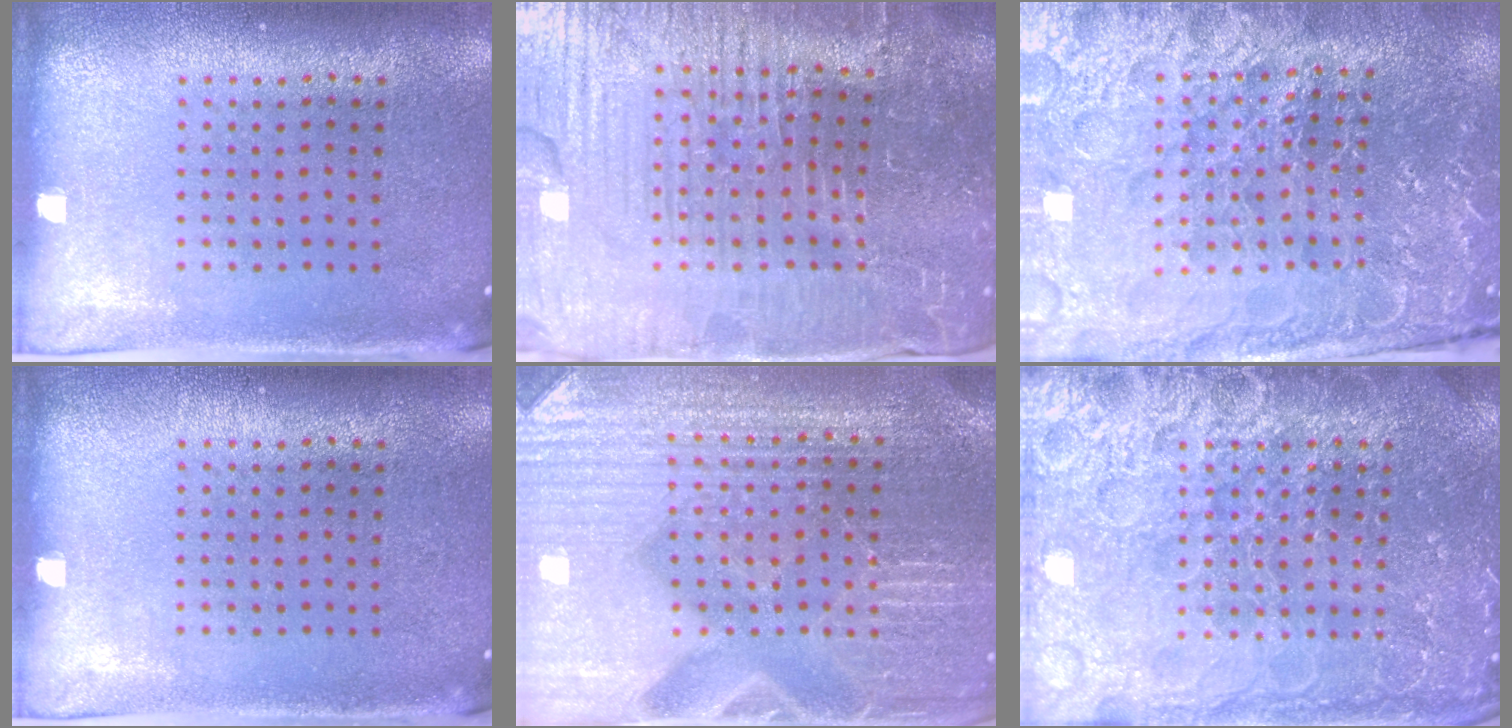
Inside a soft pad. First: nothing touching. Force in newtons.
{"total": 6.7, "press": 6.0, "slide": 3.0}
{"total": 5.2, "press": 4.9, "slide": 1.7}
{"total": 0.0}
{"total": 4.9, "press": 4.7, "slide": 1.5}
{"total": 6.7, "press": 6.7, "slide": 0.8}